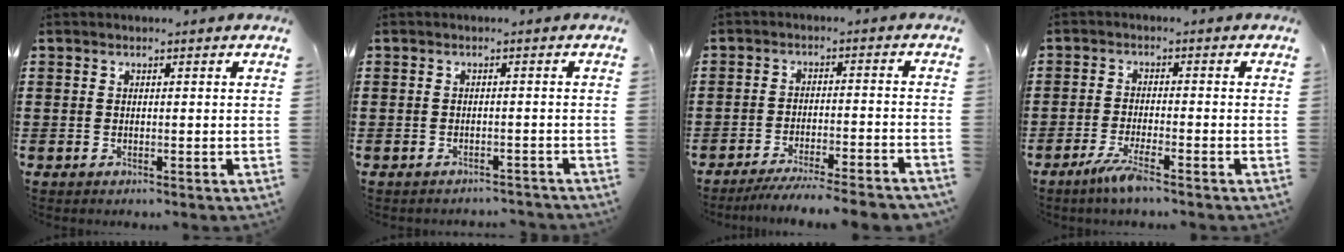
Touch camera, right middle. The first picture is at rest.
{"total": 1.3, "force": [-1.3, 0.1, 0.1], "torque": [-0.005, 0.002, -0.027]}
{"total": 5.0, "force": [-4.6, -0.3, 1.9], "torque": [-0.035, -0.011, -0.091]}
{"total": 3.9, "force": [-2.7, 0.1, 2.9], "torque": [-0.067, -0.010, -0.051]}